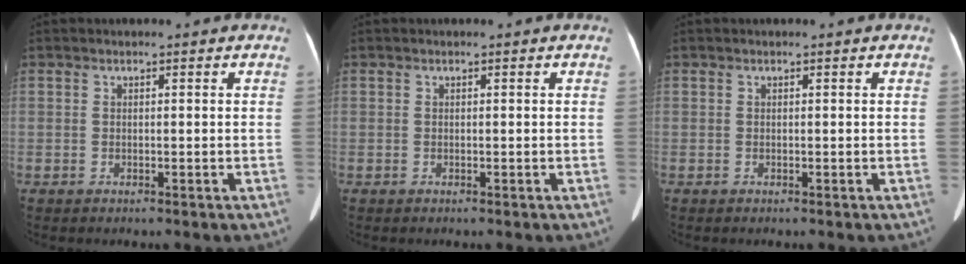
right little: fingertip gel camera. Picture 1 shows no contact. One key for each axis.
{"total": 0.0}
{"total": 0.0}